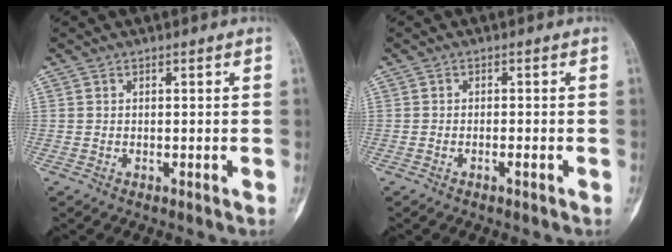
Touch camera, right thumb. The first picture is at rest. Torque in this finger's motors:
{"motor_torque": [-0.46, -0.32, -0.27, -0.02, -0.06]}